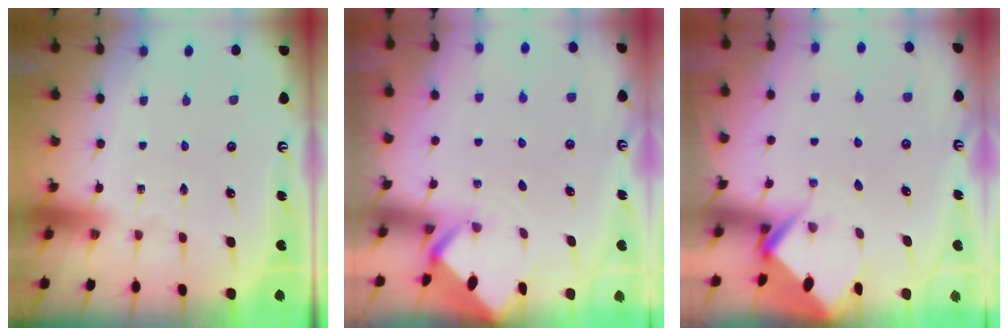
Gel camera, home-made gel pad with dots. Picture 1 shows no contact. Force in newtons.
{"total": 1.8, "press": 1.8, "slide": 0.1}
{"total": 4.2, "press": 4.1, "slide": 0.4}